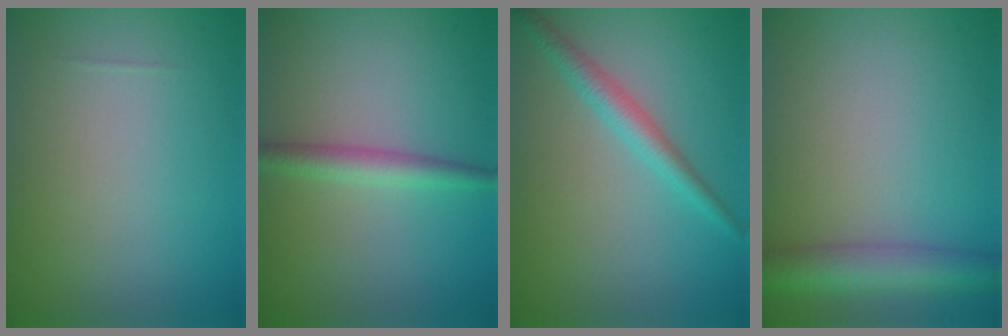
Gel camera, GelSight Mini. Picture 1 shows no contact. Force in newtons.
{"total": 2.3, "press": 2.3, "slide": 0.0}
{"total": 2.4, "press": 2.4, "slide": 0.1}
{"total": 5.1, "press": 5.1, "slide": 0.2}